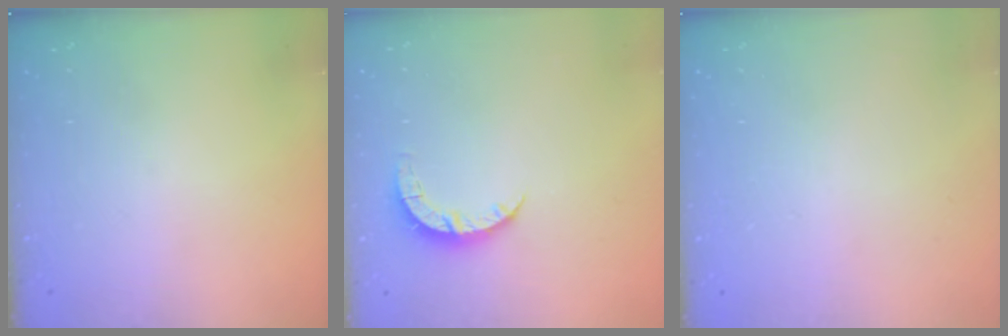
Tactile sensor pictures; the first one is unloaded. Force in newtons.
{"total": 4.4, "press": 4.4, "slide": 0.3}
{"total": 2.6, "press": 2.6, "slide": 0.2}